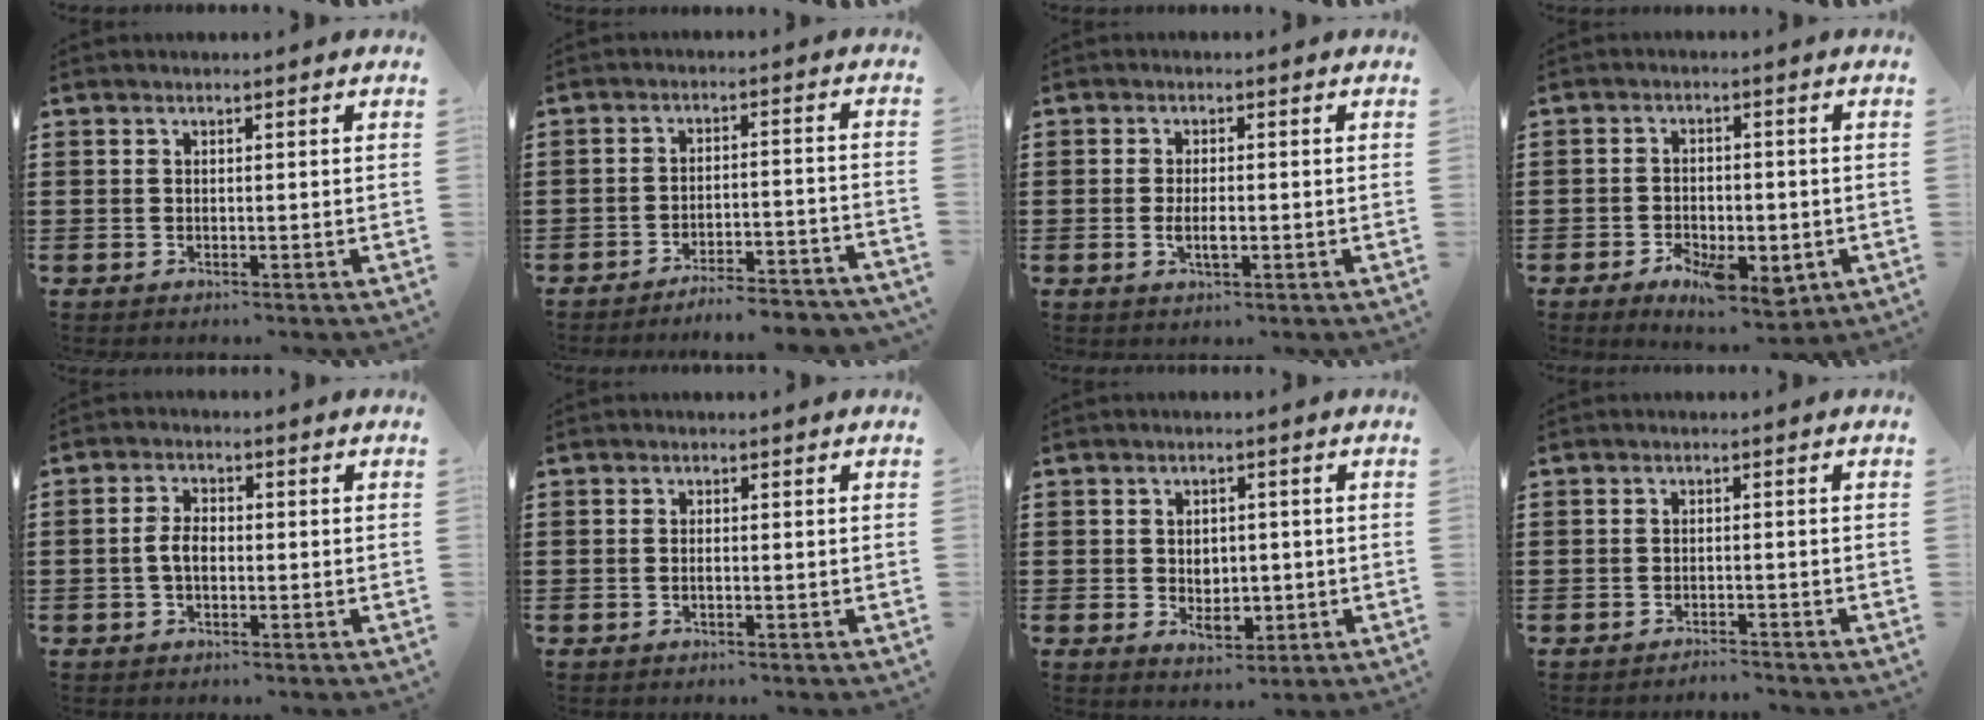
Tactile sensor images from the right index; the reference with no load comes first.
{"total": 4.6, "force": [-4.5, -0.3, 1.0], "torque": [-0.019, -0.005, -0.092]}
{"total": 3.0, "force": [-0.6, 1.0, 2.8], "torque": [-0.051, 0.001, -0.011]}
{"total": 6.6, "force": [-3.0, 3.4, 4.7], "torque": [-0.072, 0.004, -0.050]}
{"total": 3.4, "force": [-0.5, 1.9, 2.8], "torque": [-0.068, 0.000, -0.016]}
{"total": 0.7, "force": [-0.2, 0.2, 0.6], "torque": [-0.013, -0.004, -0.003]}
{"total": 3.3, "force": [-0.2, 2.5, 2.0], "torque": [-0.029, 0.000, -0.010]}
{"total": 1.5, "force": [-1.5, 0.0, -0.1], "torque": [-0.003, 0.003, -0.033]}